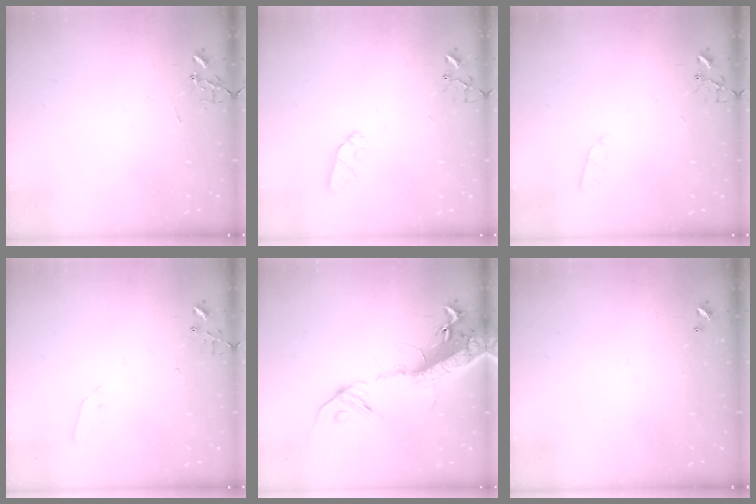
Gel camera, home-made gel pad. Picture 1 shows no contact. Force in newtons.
{"total": 7.3, "press": 7.2, "slide": 0.5}
{"total": 3.5, "press": 3.4, "slide": 0.5}
{"total": 3.2, "press": 3.1, "slide": 0.7}
{"total": 21.7, "press": 21.1, "slide": 5.1}
{"total": 0.0}